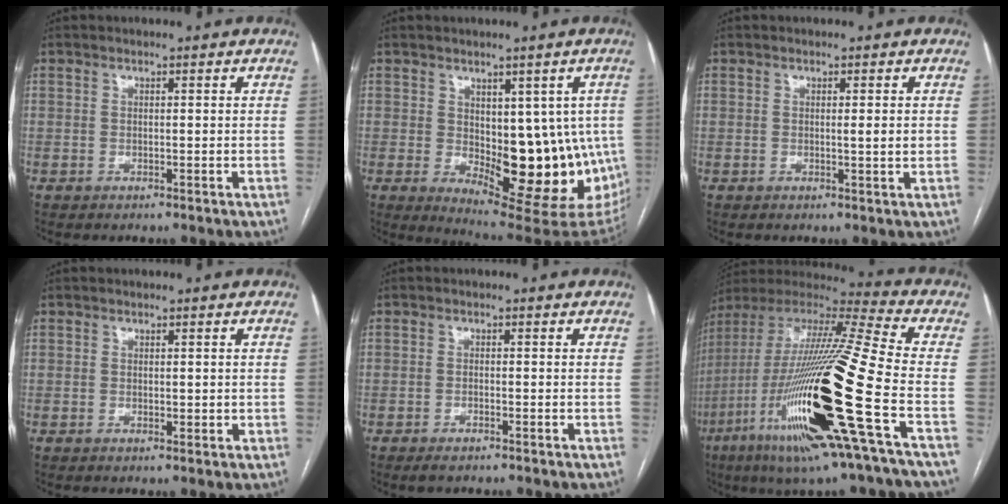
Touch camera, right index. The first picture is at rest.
{"total": 17.0, "force": [-2.1, 7.3, 15.2], "torque": [-0.143, -0.001, -0.003]}
{"total": 1.8, "force": [0.2, 0.0, 1.8], "torque": [-0.026, -0.003, 0.003]}
{"total": 1.1, "force": [0.3, 0.8, 0.7], "torque": [-0.008, -0.003, 0.006]}
{"total": 1.6, "force": [-1.2, 0.5, 1.0], "torque": [-0.020, -0.002, -0.017]}
{"total": 28.7, "force": [-8.9, 1.5, 27.2], "torque": [-0.528, -0.042, -0.170]}